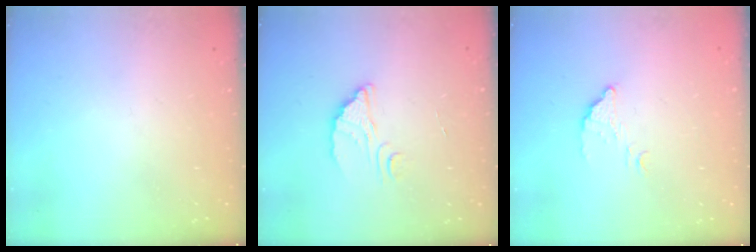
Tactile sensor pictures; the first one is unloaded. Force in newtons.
{"total": 2.9, "press": 2.9, "slide": 0.1}
{"total": 2.9, "press": 2.9, "slide": 0.1}